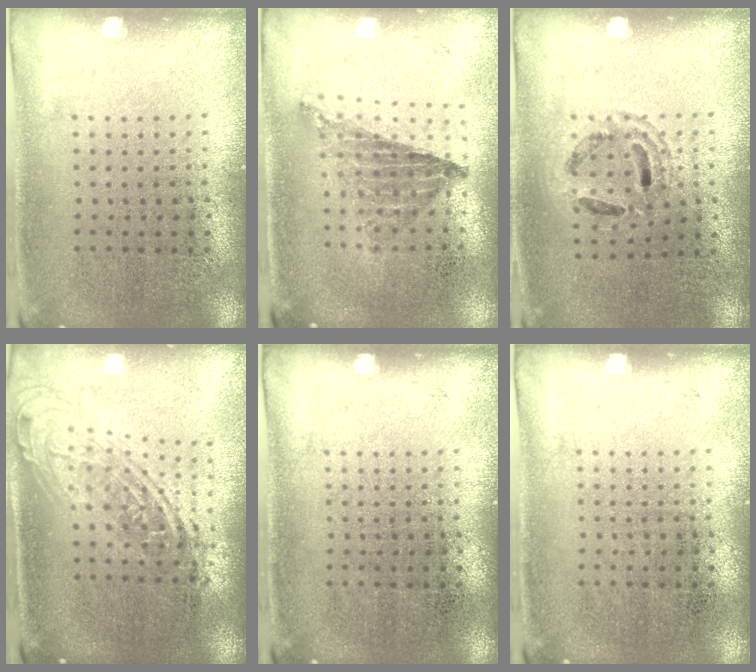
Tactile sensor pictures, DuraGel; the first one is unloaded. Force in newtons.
{"total": 0.5, "press": 0.5, "slide": 0.1}
{"total": 1.1, "press": 1.1, "slide": 0.3}
{"total": 1.9, "press": 1.4, "slide": 1.2}
{"total": 0.0}
{"total": 0.0}